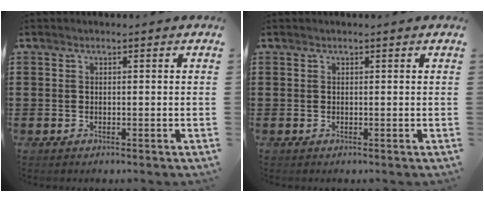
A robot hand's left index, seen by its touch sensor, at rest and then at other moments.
{"total": 0.0}